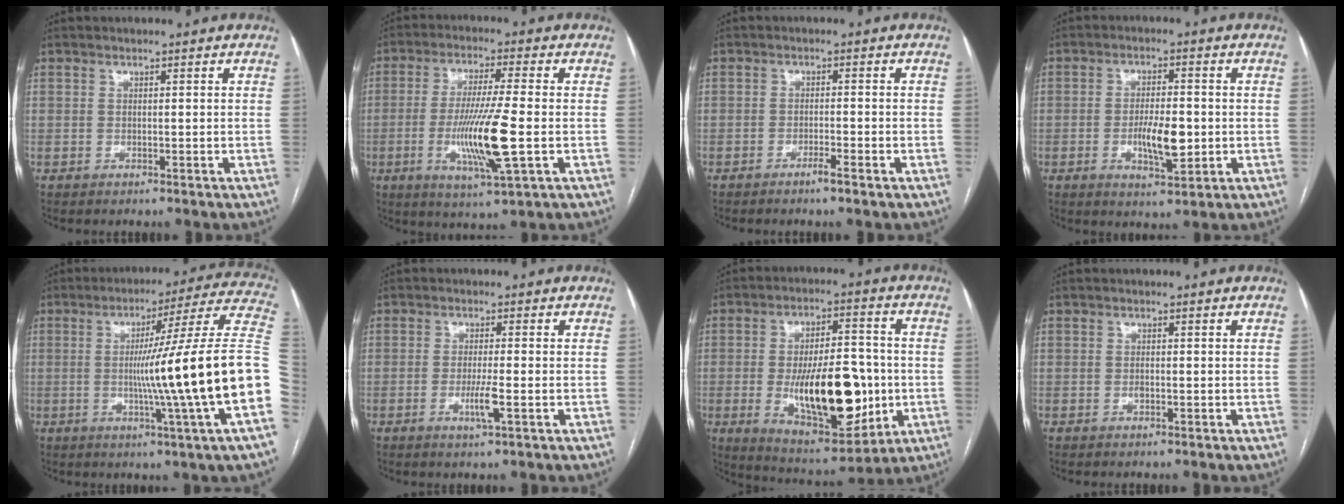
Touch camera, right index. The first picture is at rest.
{"total": 11.8, "force": [-2.5, 0.2, 11.5], "torque": [-0.223, -0.019, -0.047]}
{"total": 2.2, "force": [-1.5, -0.2, 1.5], "torque": [-0.027, 0.000, -0.027]}
{"total": 6.7, "force": [-1.2, 2.0, 6.2], "torque": [-0.111, -0.006, -0.017]}
{"total": 22.6, "force": [-3.4, -3.0, 22.2], "torque": [-0.250, 0.002, -0.072]}
{"total": 3.5, "force": [-1.1, -0.1, 3.3], "torque": [-0.064, -0.008, -0.021]}
{"total": 18.7, "force": [-3.1, 6.8, 17.1], "torque": [-0.280, -0.002, -0.035]}
{"total": 0.6, "force": [-0.2, 0.3, 0.5], "torque": [-0.013, 0.000, -0.004]}